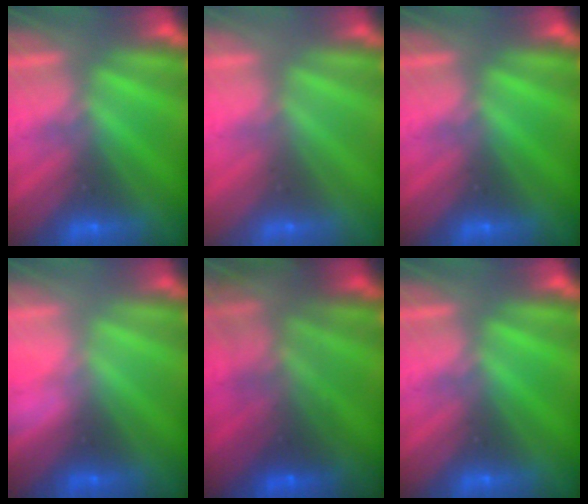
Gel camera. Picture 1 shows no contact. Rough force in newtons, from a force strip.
{"total": 2.6}
{"total": 0.0}
{"total": 2.7}
{"total": 5.8}
{"total": 0.0}